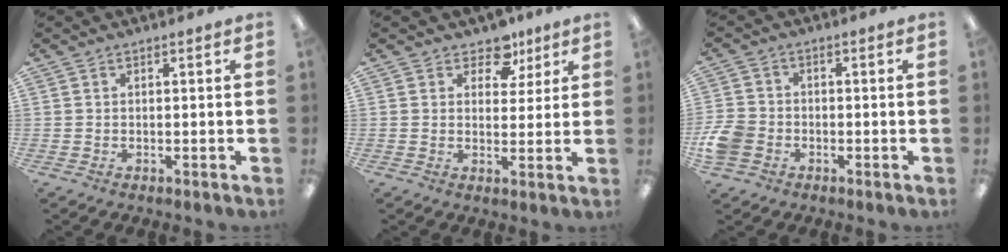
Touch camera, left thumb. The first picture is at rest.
{"total": 6.7, "force": [4.4, 4.3, 2.7], "torque": [-0.030, -0.022, 0.075]}
{"total": 6.6, "force": [-2.4, 5.2, 3.3], "torque": [-0.078, 0.015, -0.044]}